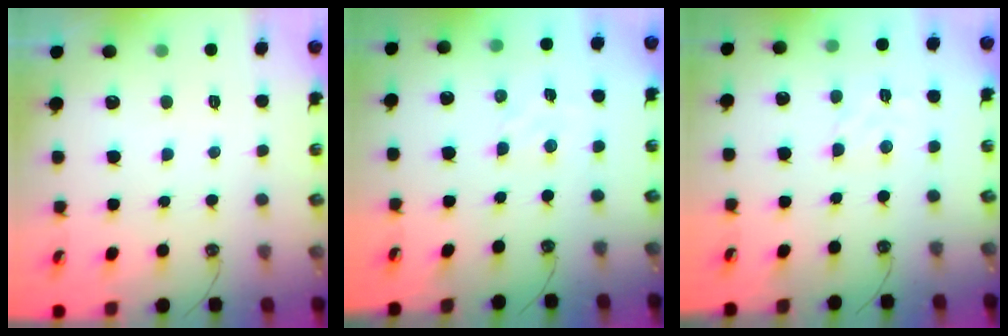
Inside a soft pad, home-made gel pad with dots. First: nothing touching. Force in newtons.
{"total": 2.3, "press": 2.3, "slide": 0.4}
{"total": 1.9, "press": 1.8, "slide": 0.6}